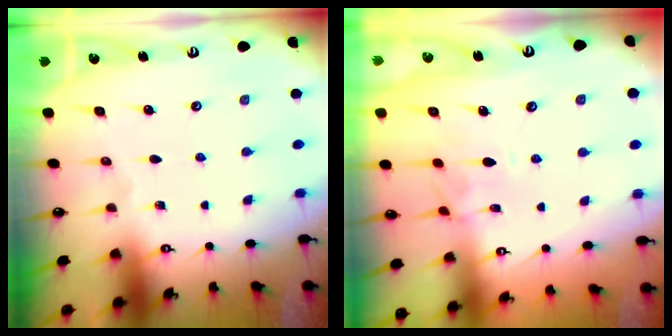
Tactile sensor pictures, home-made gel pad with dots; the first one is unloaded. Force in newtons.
{"total": 2.6, "press": 2.5, "slide": 0.6}